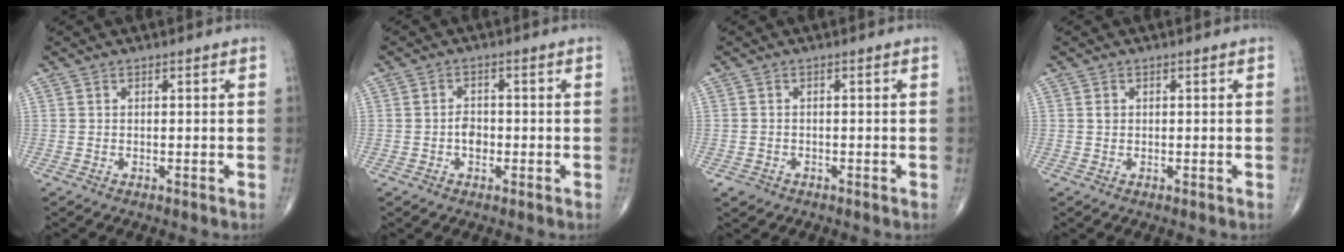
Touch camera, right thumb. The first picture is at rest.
{"total": 2.8, "force": [-0.7, 2.0, 1.8], "torque": [-0.020, 0.008, -0.015]}
{"total": 1.6, "force": [-0.9, 1.3, 0.2], "torque": [-0.003, 0.004, -0.014]}
{"total": 0.8, "force": [0.1, 0.7, 0.4], "torque": [-0.004, 0.001, 0.003]}